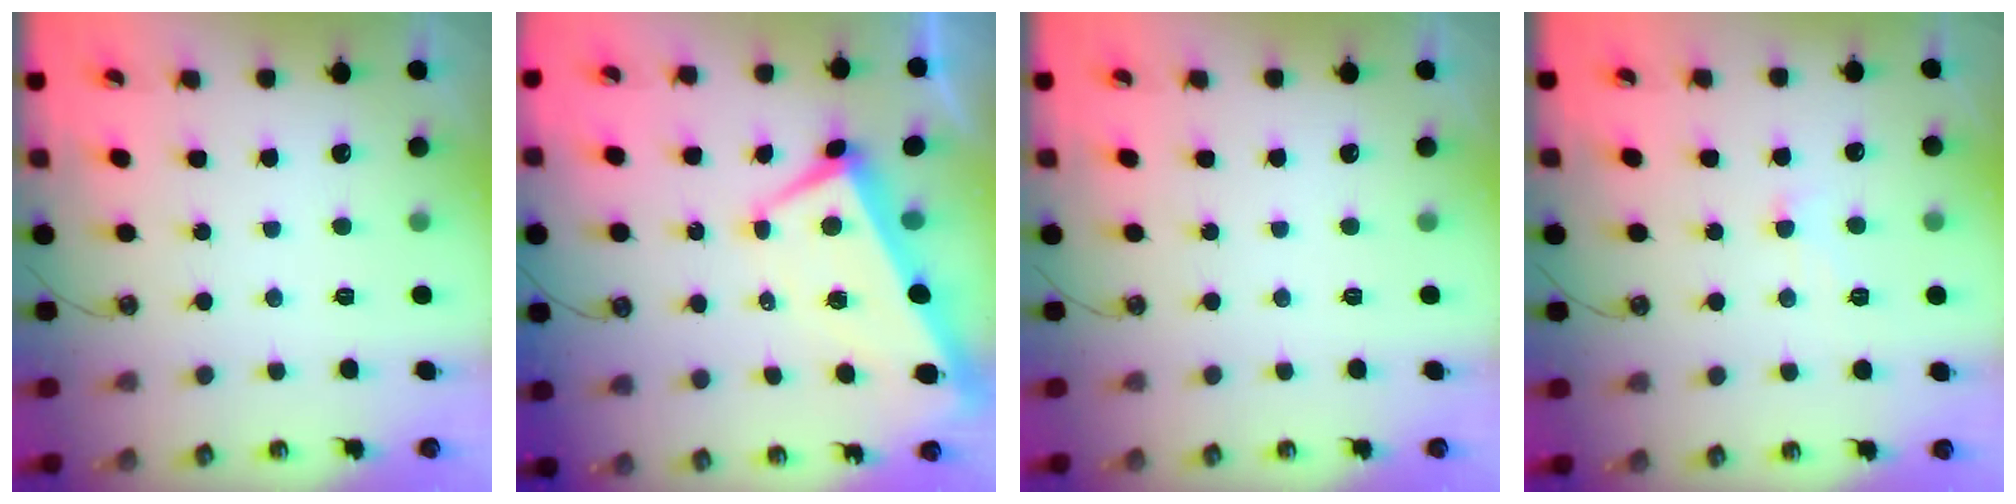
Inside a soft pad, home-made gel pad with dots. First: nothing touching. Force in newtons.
{"total": 2.2, "press": 1.9, "slide": 1.1}
{"total": 0.0}
{"total": 1.3, "press": 1.2, "slide": 0.4}